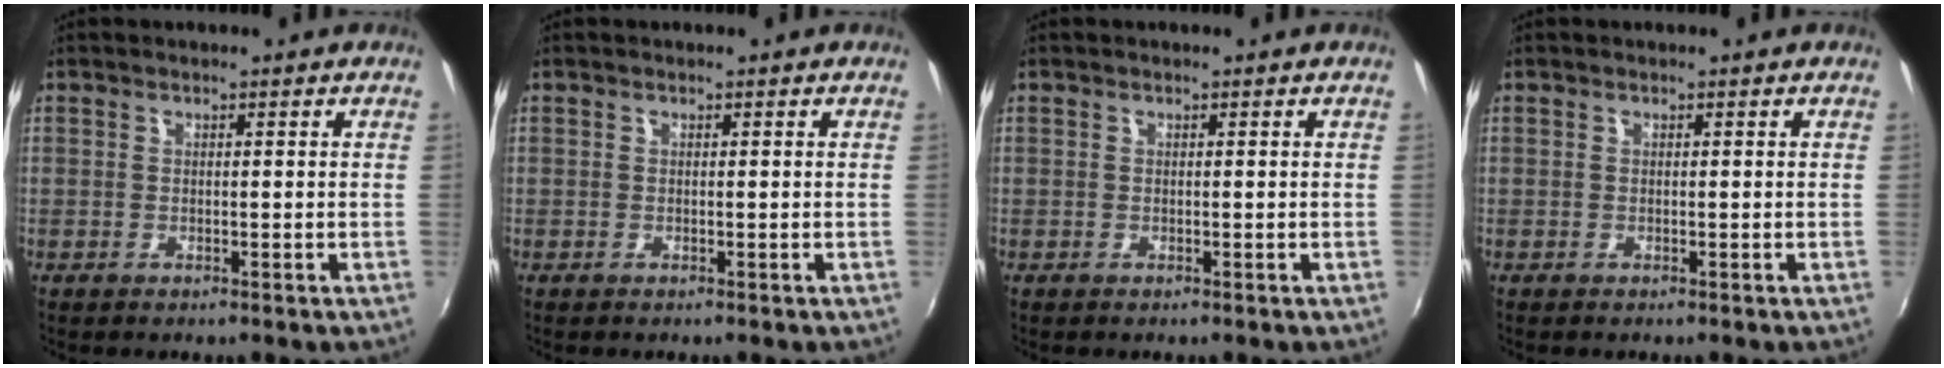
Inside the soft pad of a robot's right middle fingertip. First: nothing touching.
{"total": 0.0}
{"total": 0.0}
{"total": 0.0}